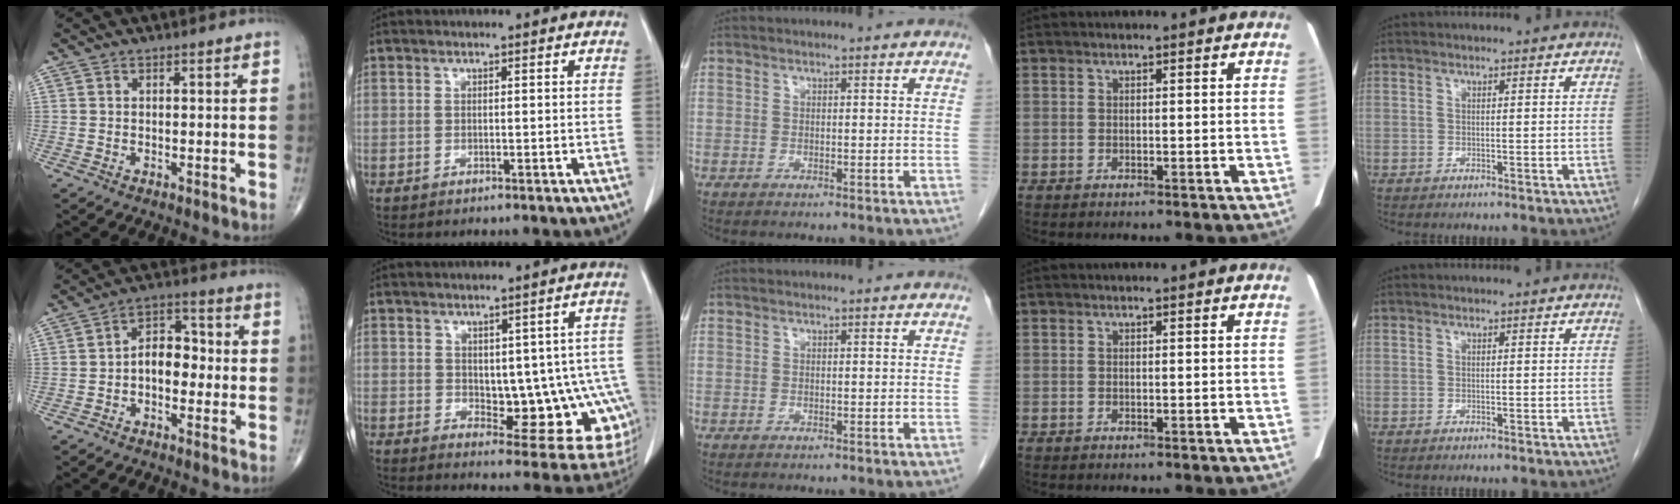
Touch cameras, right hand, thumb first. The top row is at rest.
{"thumb": {"total": 7.4, "force": [-1.1, 4.9, 5.5], "torque": [-0.062, 0.031, -0.031]}, "index": {"total": 12.7, "force": [-0.7, 6.2, 11.1], "torque": [-0.107, 0.012, 0.008]}}